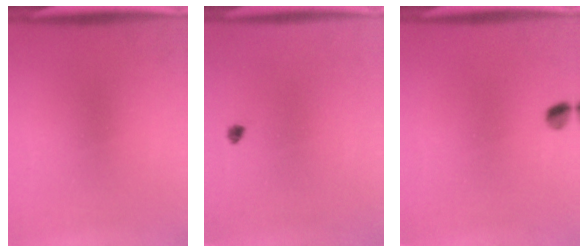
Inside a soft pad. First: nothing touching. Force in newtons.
{"total": 0.9}
{"total": 2.3}